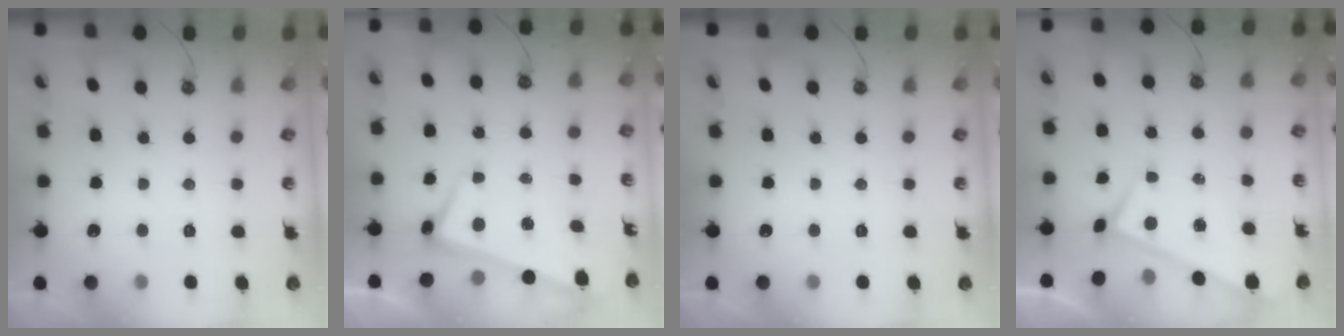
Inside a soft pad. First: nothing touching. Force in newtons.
{"total": 2.5, "press": 2.4, "slide": 0.6}
{"total": 0.0}
{"total": 0.0}